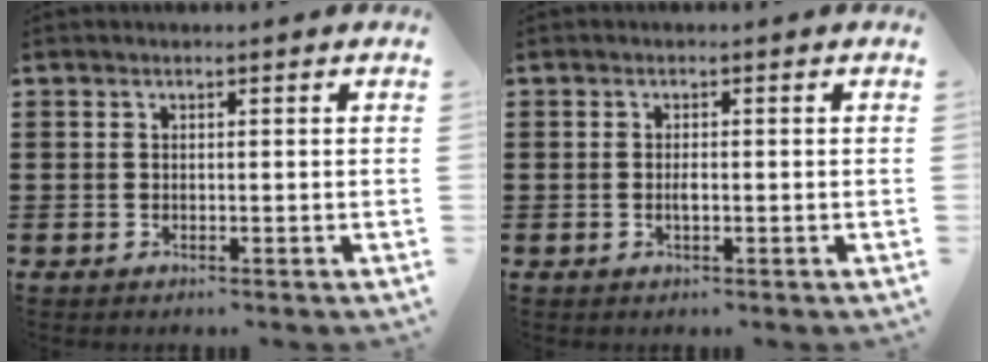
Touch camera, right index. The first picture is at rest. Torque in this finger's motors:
{"motor_torque": [1.04, 1.10, 0.15, 0.03]}